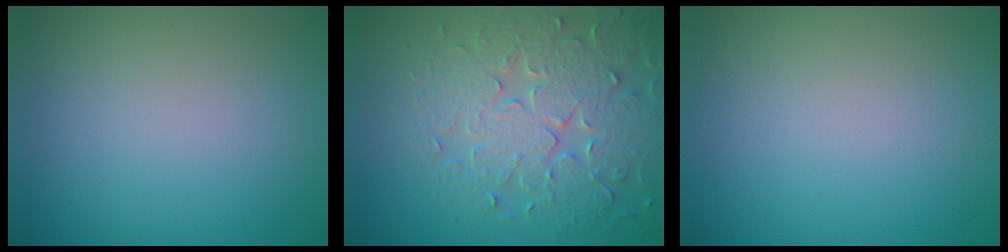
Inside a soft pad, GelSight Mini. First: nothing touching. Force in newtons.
{"total": 6.7, "press": 5.6, "slide": 3.7}
{"total": 0.0}